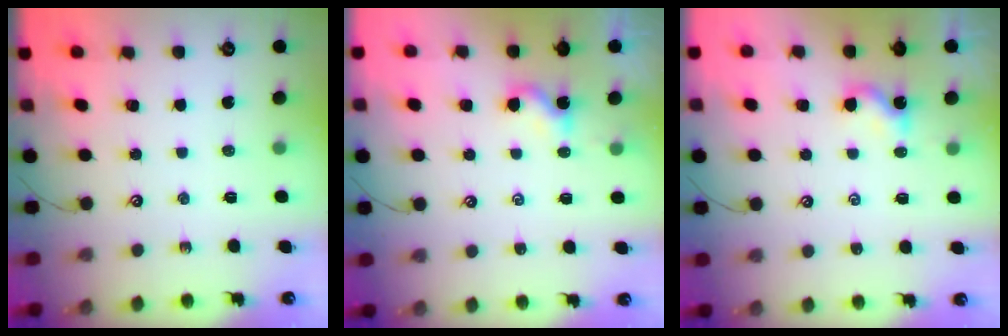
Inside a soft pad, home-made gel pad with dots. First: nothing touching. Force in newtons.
{"total": 0.6, "press": 0.5, "slide": 0.4}
{"total": 1.2, "press": 1.2, "slide": 0.2}